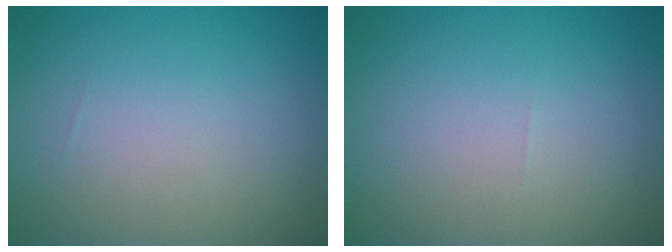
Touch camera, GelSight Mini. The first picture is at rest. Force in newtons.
{"total": 0.0}